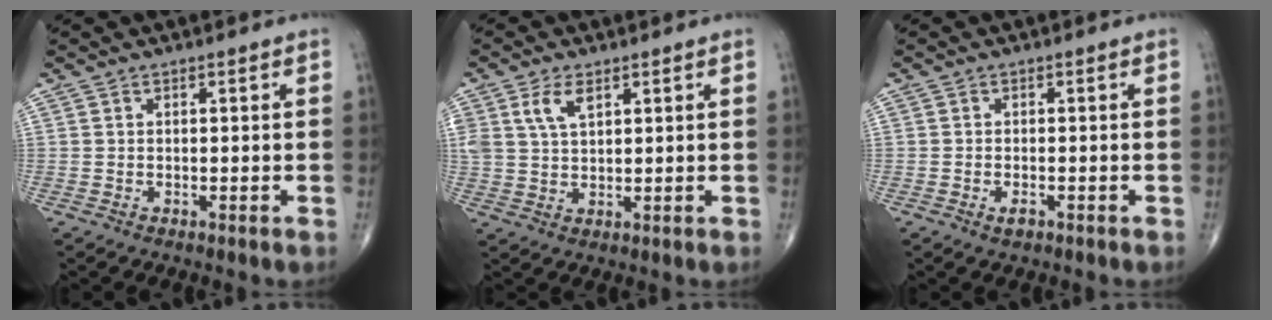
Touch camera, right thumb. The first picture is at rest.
{"total": 5.1, "force": [2.5, 2.6, 3.6], "torque": [-0.067, -0.007, 0.053]}
{"total": 1.5, "force": [-0.9, 0.7, 1.0], "torque": [-0.018, 0.000, -0.014]}